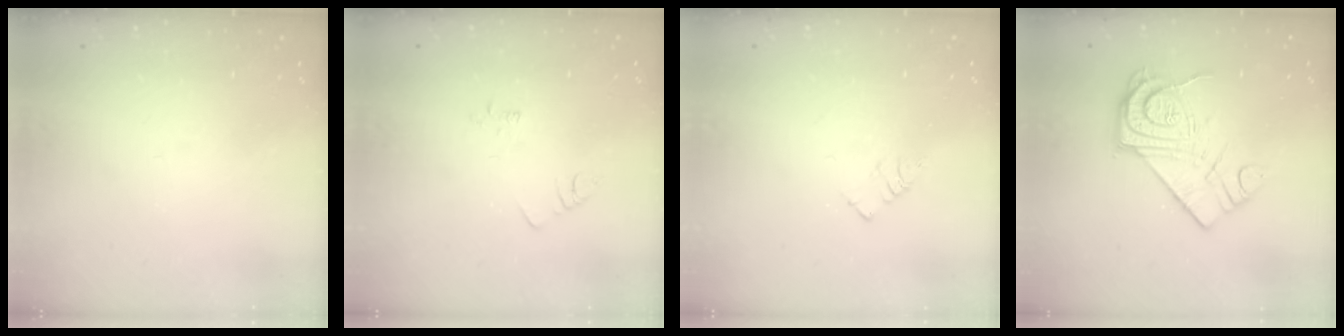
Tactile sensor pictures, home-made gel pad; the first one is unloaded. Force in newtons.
{"total": 2.1, "press": 2.1, "slide": 0.4}
{"total": 3.3, "press": 3.3, "slide": 0.4}
{"total": 14.3, "press": 14.3, "slide": 0.7}